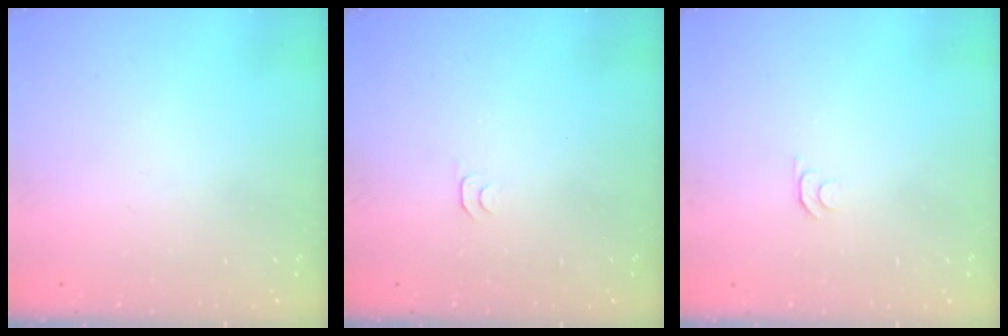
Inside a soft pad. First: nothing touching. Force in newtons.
{"total": 3.5, "press": 3.4, "slide": 0.4}
{"total": 4.3, "press": 4.3, "slide": 0.7}